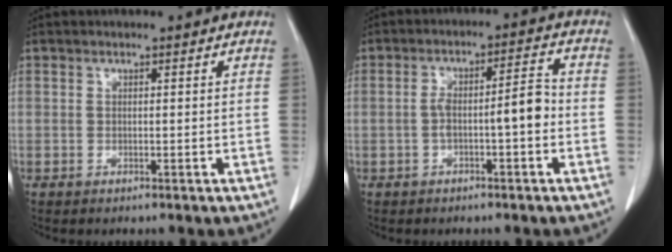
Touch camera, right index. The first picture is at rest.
{"total": 5.8, "force": [-1.4, 1.0, 5.6], "torque": [-0.092, 0.028, -0.018]}